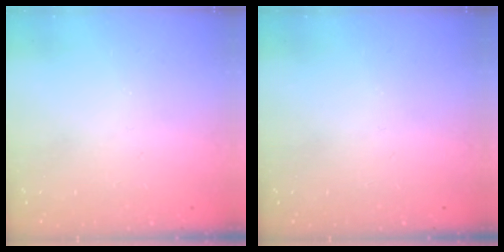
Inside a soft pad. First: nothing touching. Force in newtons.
{"total": 0.0}